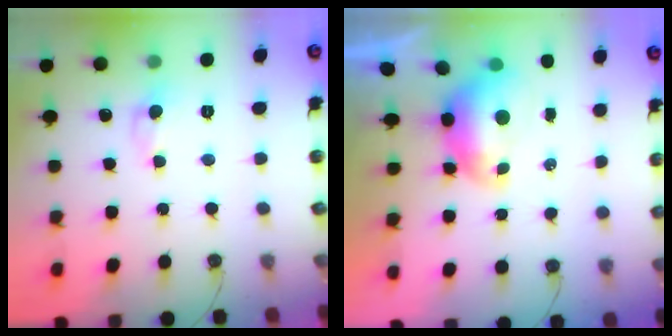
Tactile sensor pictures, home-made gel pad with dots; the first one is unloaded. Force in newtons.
{"total": 1.2, "press": 1.1, "slide": 0.5}